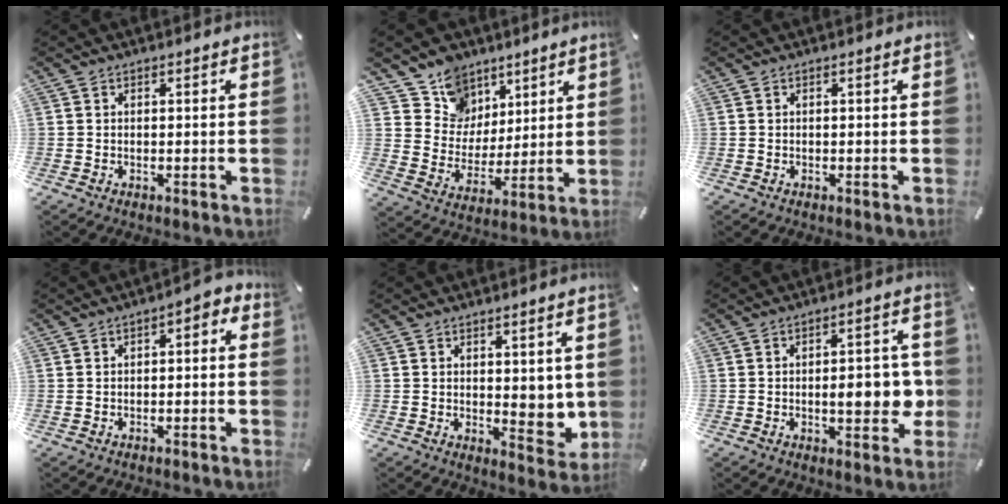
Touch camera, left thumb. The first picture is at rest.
{"total": 11.7, "force": [7.8, 8.6, -0.1], "torque": [-0.020, -0.081, 0.156]}
{"total": 0.0}
{"total": 3.6, "force": [-1.7, 1.5, 2.7], "torque": [-0.048, 0.018, -0.033]}
{"total": 6.5, "force": [0.7, 3.5, 5.4], "torque": [-0.060, -0.003, 0.017]}
{"total": 9.8, "force": [-0.7, 4.0, 8.9], "torque": [-0.113, -0.002, -0.011]}